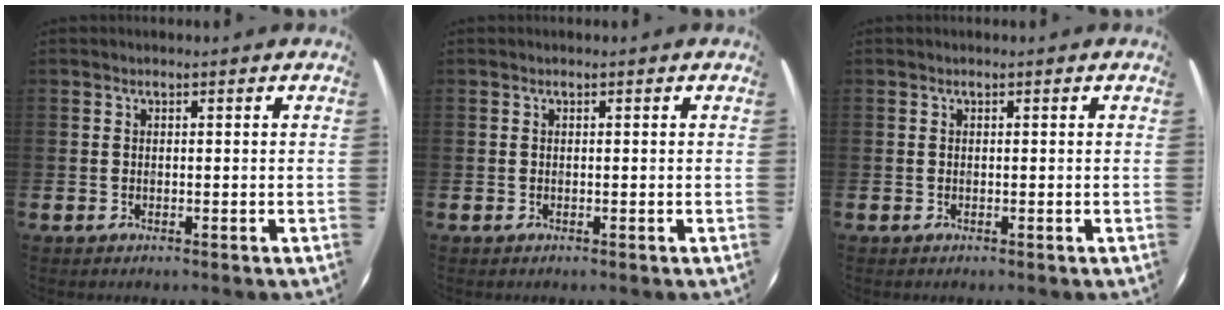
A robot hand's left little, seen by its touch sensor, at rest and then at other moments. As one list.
[{"total": 0.0}, {"total": 0.0}]